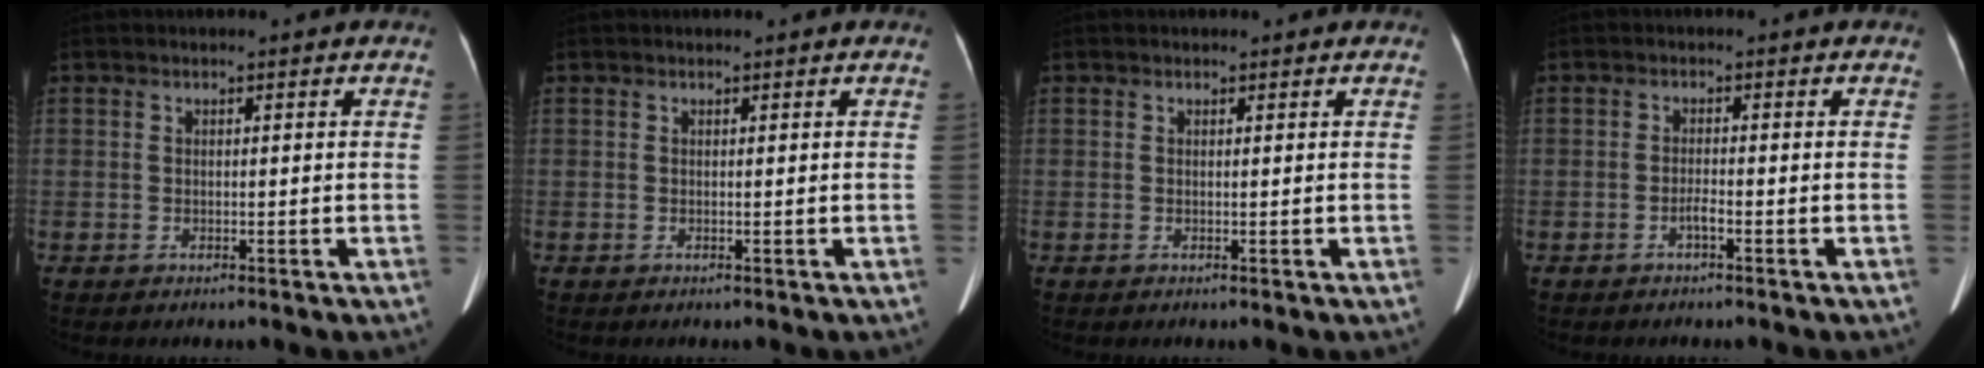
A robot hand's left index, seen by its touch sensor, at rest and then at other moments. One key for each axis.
{"total": 1.0, "fx": 0.9, "fy": 0.1, "fz": 0.4, "tx": -0.009, "ty": 0.003, "tz": 0.011}
{"total": 1.0, "fx": 0.9, "fy": 0.3, "fz": 0.4, "tx": -0.008, "ty": 0.000, "tz": 0.009}
{"total": 1.3, "fx": -1.1, "fy": -0.2, "fz": 0.7, "tx": -0.007, "ty": -0.006, "tz": -0.017}